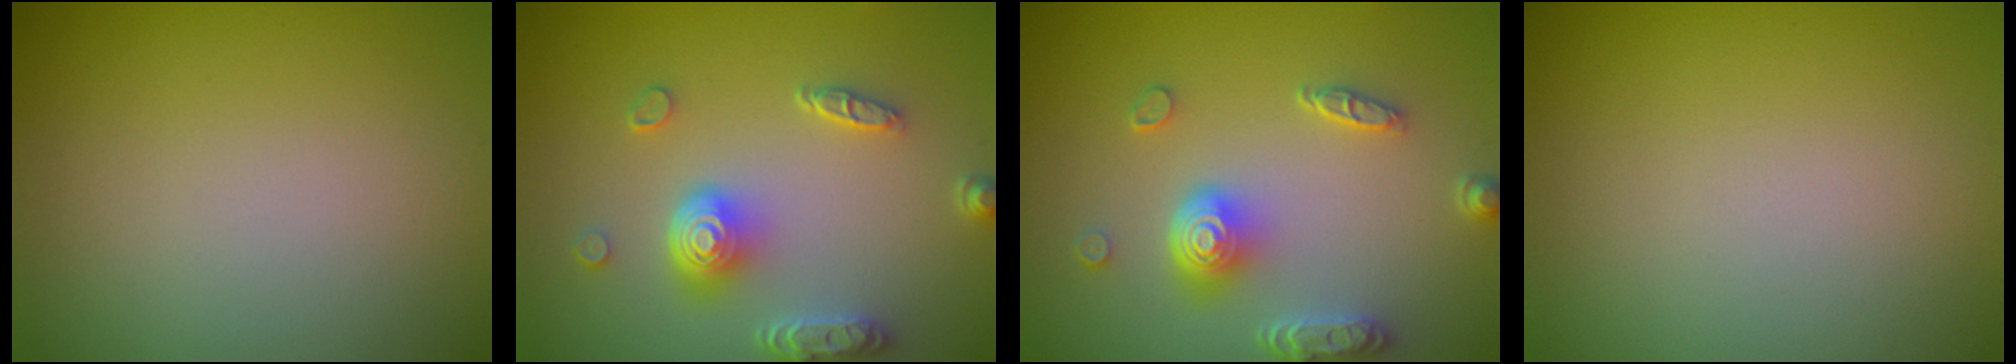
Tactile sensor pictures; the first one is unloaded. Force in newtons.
{"total": 4.9, "press": 3.7, "slide": 3.1}
{"total": 4.7, "press": 3.6, "slide": 3.0}
{"total": 0.0}